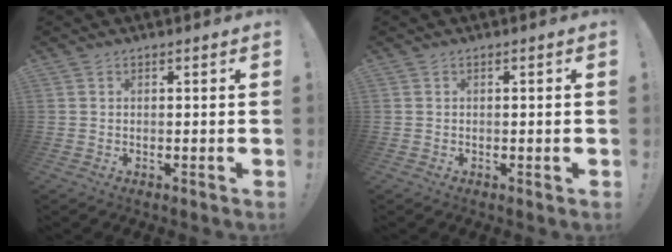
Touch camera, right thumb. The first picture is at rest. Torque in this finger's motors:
{"motor_torque": [-0.06, -0.02, 0.26, -0.18, 0.01]}